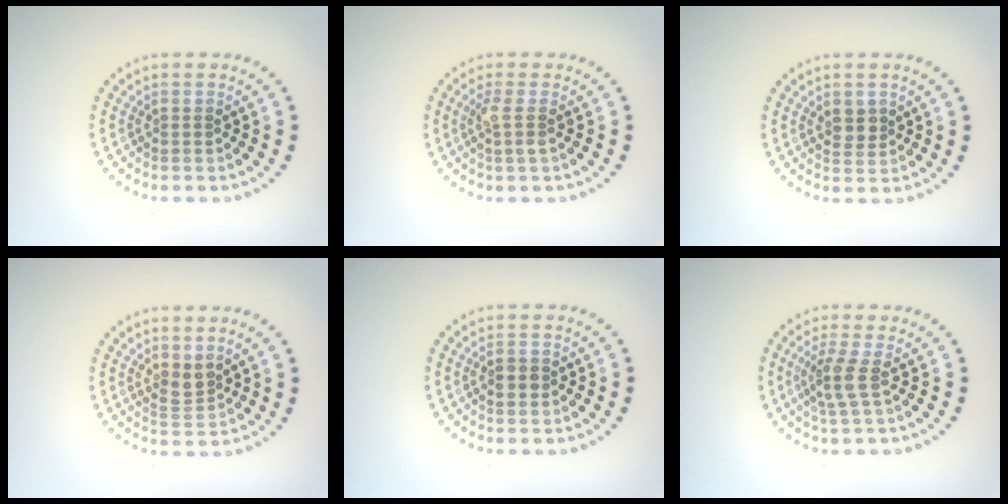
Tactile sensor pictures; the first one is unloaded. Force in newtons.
{"total": 1.7, "press": 1.4, "slide": 0.9}
{"total": 1.8, "press": 1.7, "slide": 0.6}
{"total": 1.8, "press": 1.4, "slide": 1.1}
{"total": 1.6, "press": 1.5, "slide": 0.4}
{"total": 2.3, "press": 1.9, "slide": 1.4}